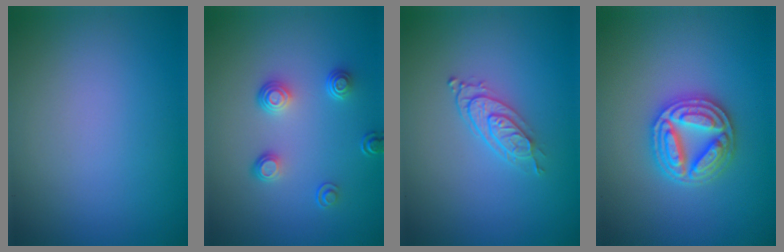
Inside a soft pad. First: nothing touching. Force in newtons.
{"total": 2.6, "press": 1.7, "slide": 2.0}
{"total": 2.7, "press": 2.1, "slide": 1.6}
{"total": 5.0, "press": 5.0, "slide": 0.8}